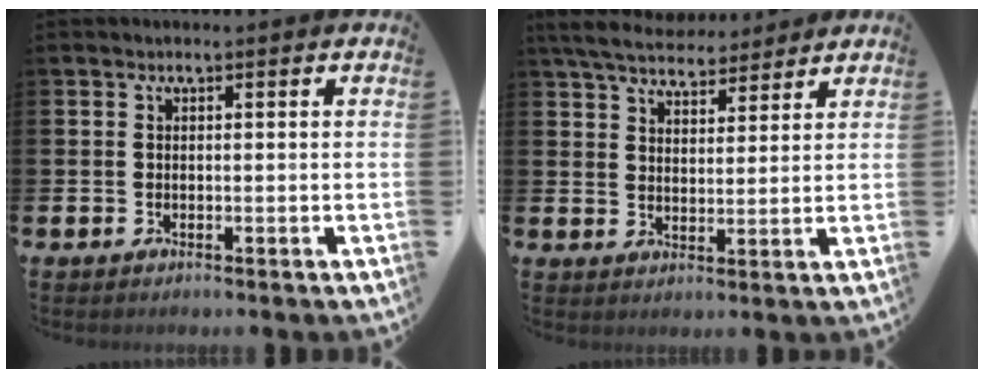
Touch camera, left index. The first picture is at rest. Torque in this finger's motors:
{"motor_torque": [1.07, -1.05, 0.61, 0.11]}